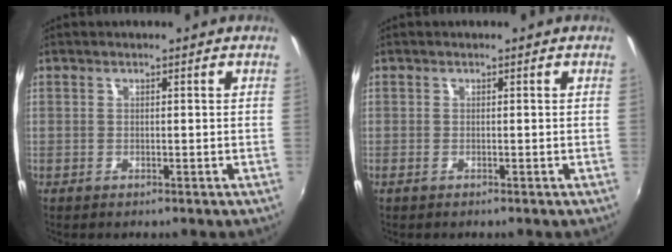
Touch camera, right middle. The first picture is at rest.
{"total": 0.6, "force": [-0.4, 0.0, 0.3], "torque": [-0.007, -0.002, -0.010]}